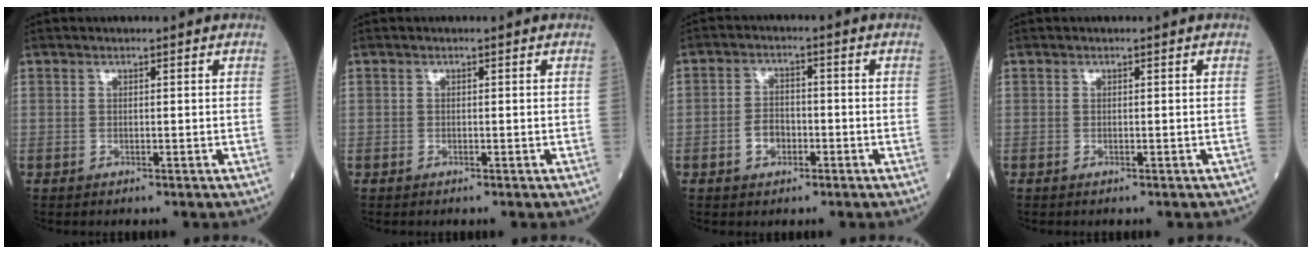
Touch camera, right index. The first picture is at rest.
{"total": 0.0}
{"total": 3.8, "force": [-1.5, 2.6, 2.3], "torque": [-0.046, 0.007, -0.025]}
{"total": 0.6, "force": [-0.2, 0.3, 0.4], "torque": [-0.009, -0.003, 0.000]}